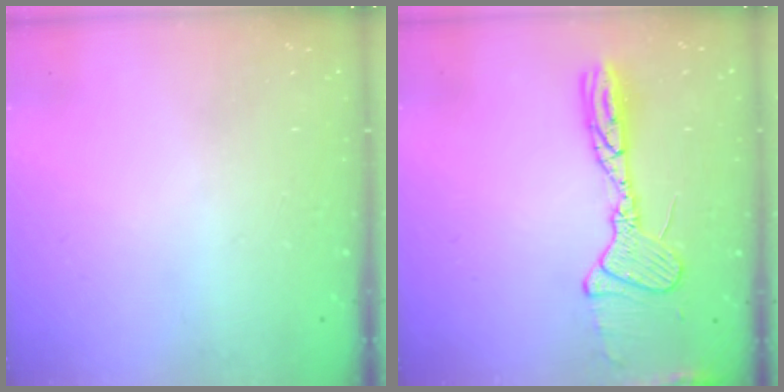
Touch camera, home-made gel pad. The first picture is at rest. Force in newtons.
{"total": 13.1, "press": 13.1, "slide": 0.3}